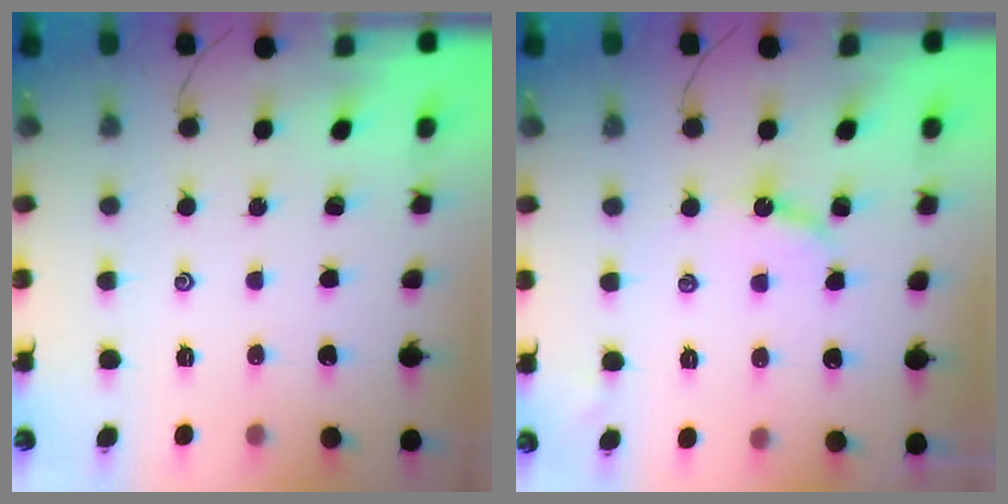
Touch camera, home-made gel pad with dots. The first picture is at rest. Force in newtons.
{"total": 5.3, "press": 5.2, "slide": 0.6}